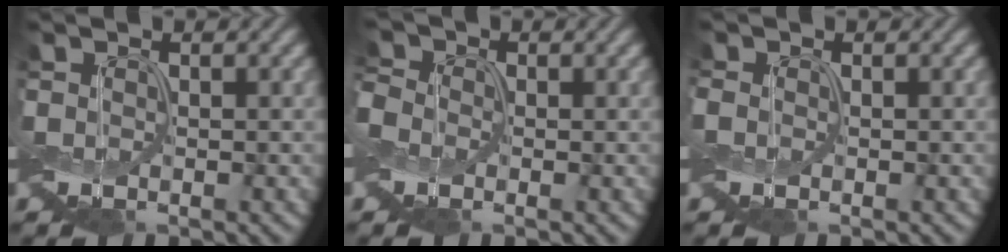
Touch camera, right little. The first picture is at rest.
{"total": 1.9, "force": [-0.6, 1.7, 0.6], "torque": [-0.021, 0.008, -0.020]}
{"total": 0.0}